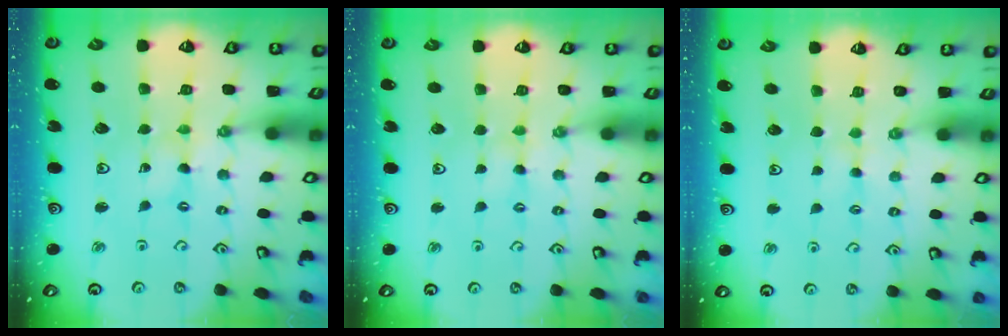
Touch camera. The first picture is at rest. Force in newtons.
{"total": 2.1, "press": 2.1, "slide": 0.3}
{"total": 1.9, "press": 1.9, "slide": 0.4}